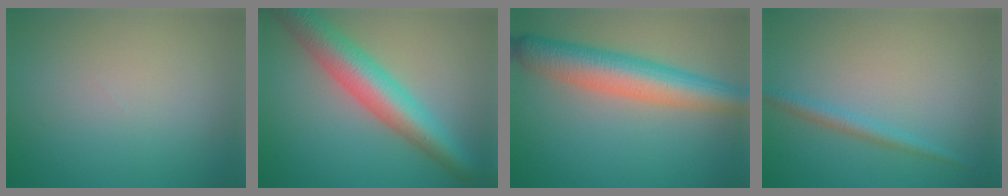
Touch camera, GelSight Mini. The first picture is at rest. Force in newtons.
{"total": 7.4, "press": 7.4, "slide": 0.5}
{"total": 7.5, "press": 7.5, "slide": 0.2}
{"total": 1.8, "press": 1.8, "slide": 0.1}